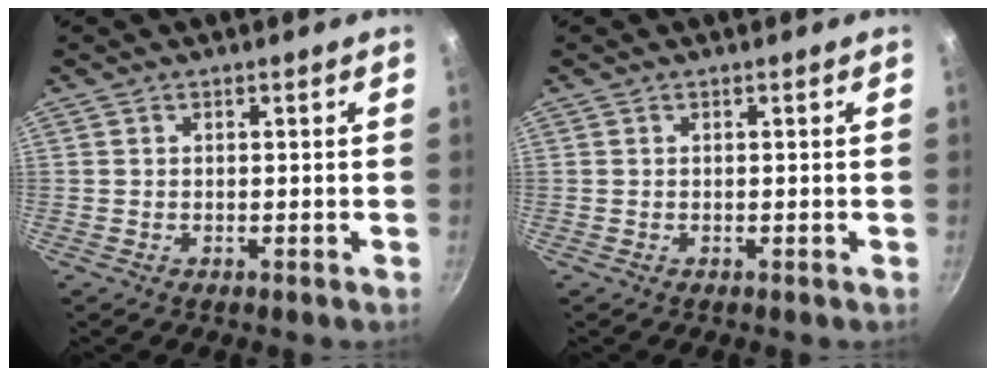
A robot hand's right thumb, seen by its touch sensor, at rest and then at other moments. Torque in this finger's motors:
{"motor_torque": [0.00, 0.00, -0.12, 0.12, 0.00]}